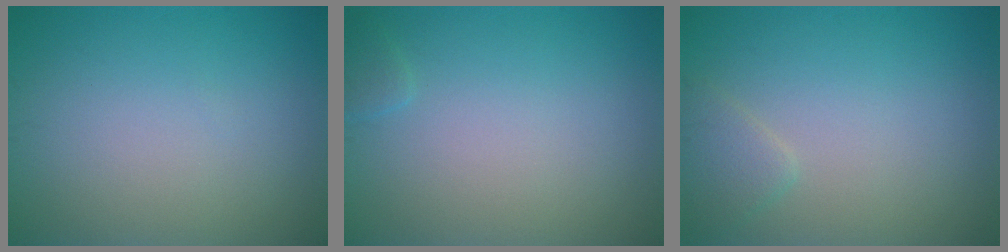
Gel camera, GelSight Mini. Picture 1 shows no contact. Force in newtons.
{"total": 0.7, "press": 0.7, "slide": 0.1}
{"total": 1.6, "press": 1.6, "slide": 0.1}